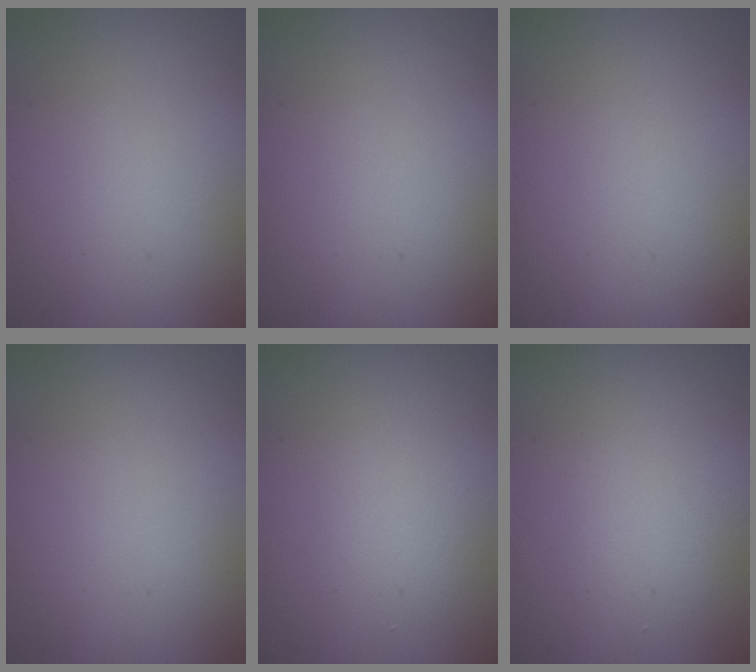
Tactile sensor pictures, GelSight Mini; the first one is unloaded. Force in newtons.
{"total": 0.0}
{"total": 0.0}
{"total": 0.0}
{"total": 1.9, "press": 1.8, "slide": 0.2}
{"total": 2.4, "press": 2.4, "slide": 0.1}